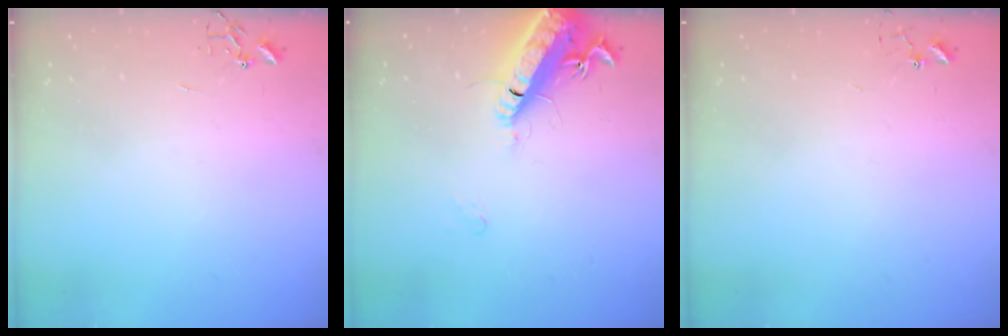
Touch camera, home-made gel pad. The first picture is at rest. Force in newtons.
{"total": 17.2, "press": 16.5, "slide": 4.6}
{"total": 5.2, "press": 5.2, "slide": 0.4}